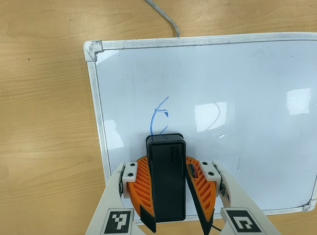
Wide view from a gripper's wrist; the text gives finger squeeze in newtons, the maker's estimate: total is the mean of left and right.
{"total": 8.1, "left": 9.0, "right": 7.1}